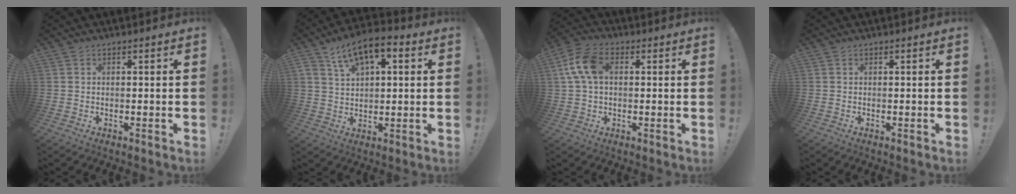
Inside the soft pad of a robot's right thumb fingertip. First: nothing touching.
{"total": 10.2, "force": [5.0, 5.2, 7.2], "torque": [-0.113, -0.016, 0.091]}
{"total": 10.2, "force": [1.7, 6.6, 7.6], "torque": [-0.151, 0.015, 0.034]}
{"total": 0.0}